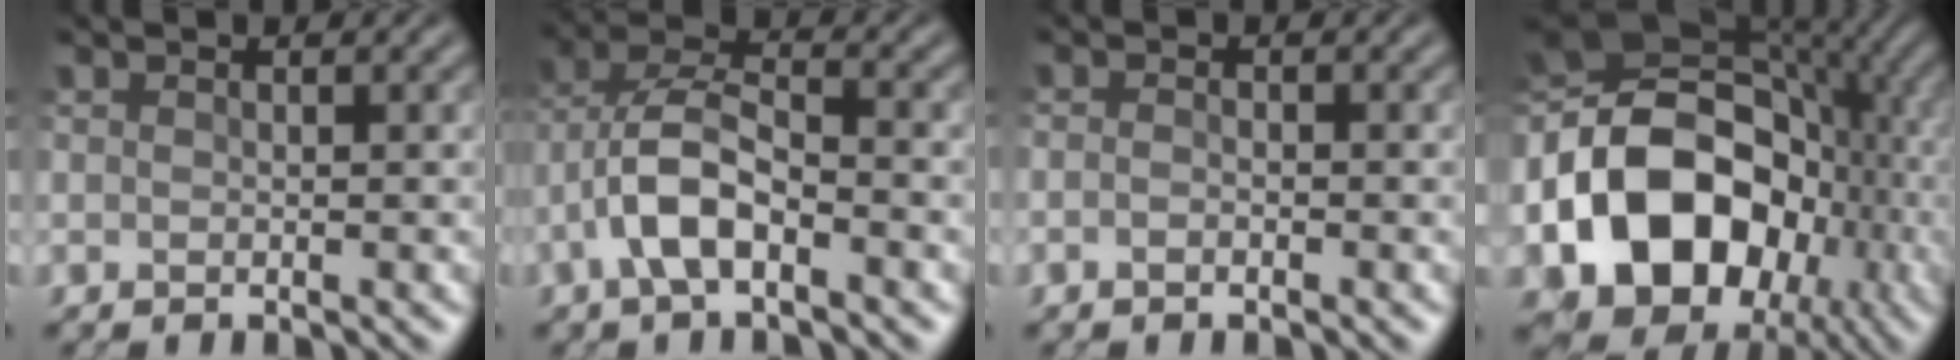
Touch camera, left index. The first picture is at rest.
{"total": 5.6, "force": [-2.3, 2.4, 4.5], "torque": [-0.090, 0.012, -0.050]}
{"total": 0.8, "force": [-0.5, 0.3, 0.6], "torque": [-0.014, -0.001, -0.011]}
{"total": 17.0, "force": [-4.6, 12.7, 10.3], "torque": [-0.188, -0.002, -0.080]}